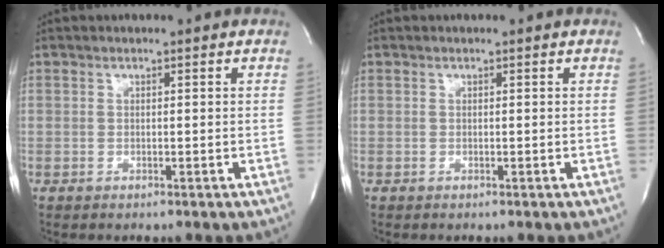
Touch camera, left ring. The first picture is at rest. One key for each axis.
{"total": 0.0}